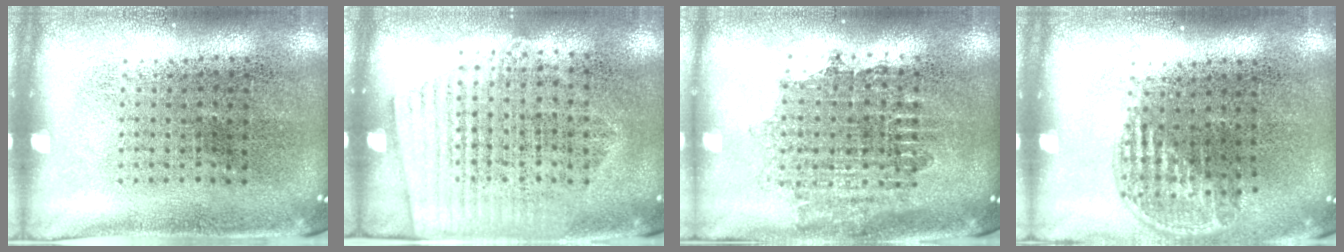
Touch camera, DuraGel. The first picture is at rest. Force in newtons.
{"total": 1.5, "press": 1.2, "slide": 0.8}
{"total": 1.6, "press": 1.3, "slide": 0.9}
{"total": 1.0, "press": 0.8, "slide": 0.6}